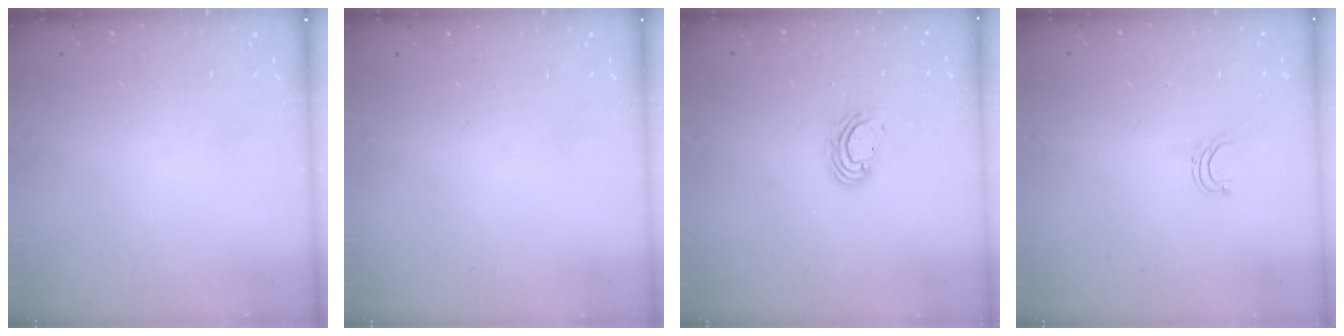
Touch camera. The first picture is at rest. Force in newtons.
{"total": 0.0}
{"total": 5.1, "press": 5.1, "slide": 0.3}
{"total": 4.3, "press": 4.3, "slide": 0.3}